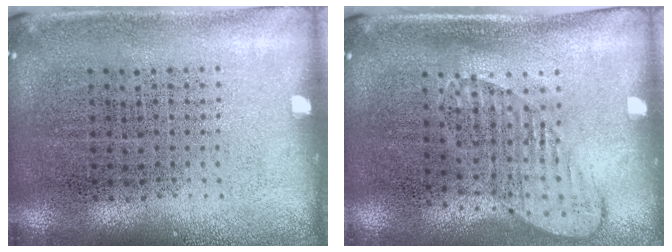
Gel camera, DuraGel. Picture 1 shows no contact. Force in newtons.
{"total": 1.4, "press": 1.1, "slide": 0.8}